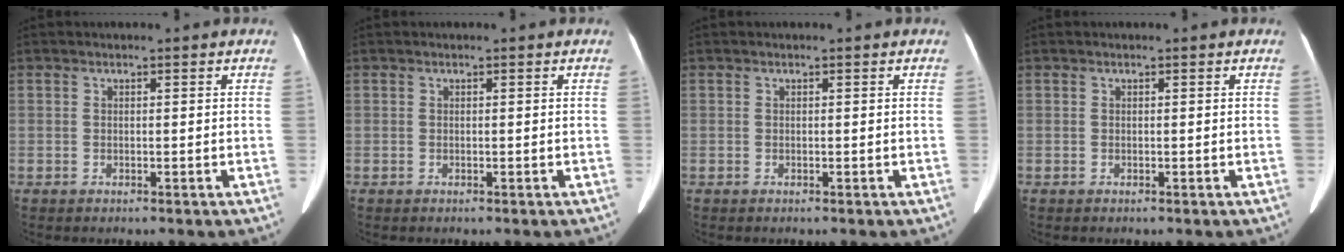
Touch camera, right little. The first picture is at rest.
{"total": 0.0}
{"total": 0.0}
{"total": 0.0}